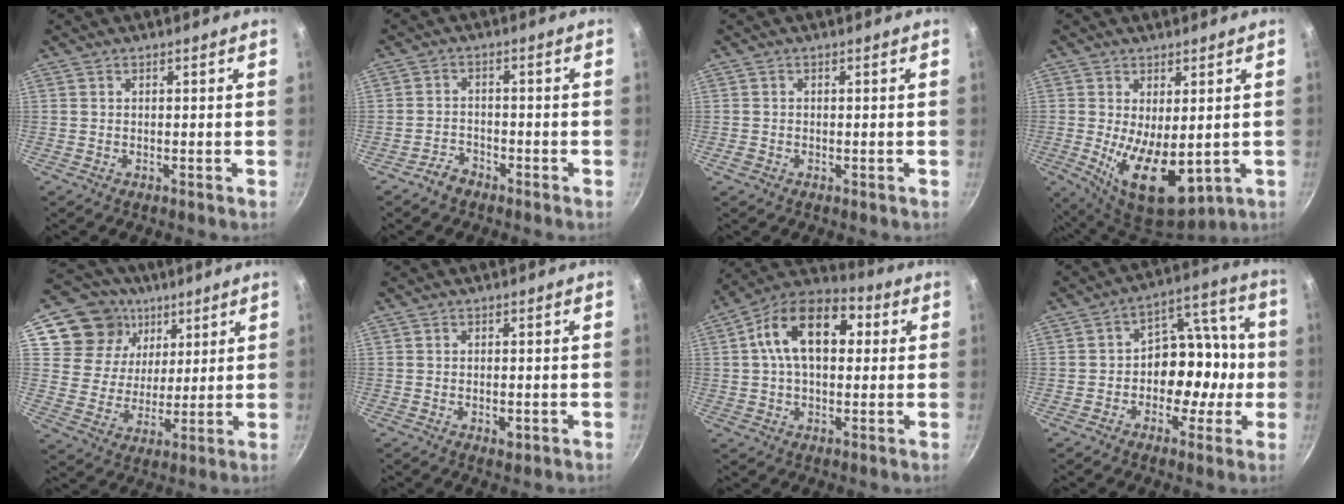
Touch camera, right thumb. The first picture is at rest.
{"total": 3.1, "force": [-2.5, 1.7, 0.8], "torque": [-0.007, 0.031, -0.043]}
{"total": 1.0, "force": [-0.5, 0.8, 0.4], "torque": [-0.007, 0.000, -0.009]}
{"total": 13.0, "force": [-1.0, 6.6, 11.1], "torque": [-0.164, -0.026, 0.003]}
{"total": 15.5, "force": [7.7, 12.4, 5.3], "torque": [-0.066, -0.024, 0.134]}
{"total": 1.9, "force": [-0.6, 1.0, 1.5], "torque": [-0.024, -0.003, -0.008]}
{"total": 16.3, "force": [3.3, 10.0, 12.4], "torque": [-0.169, 0.024, 0.032]}
{"total": 12.5, "force": [-2.3, 9.1, 8.3], "torque": [-0.060, 0.057, -0.041]}